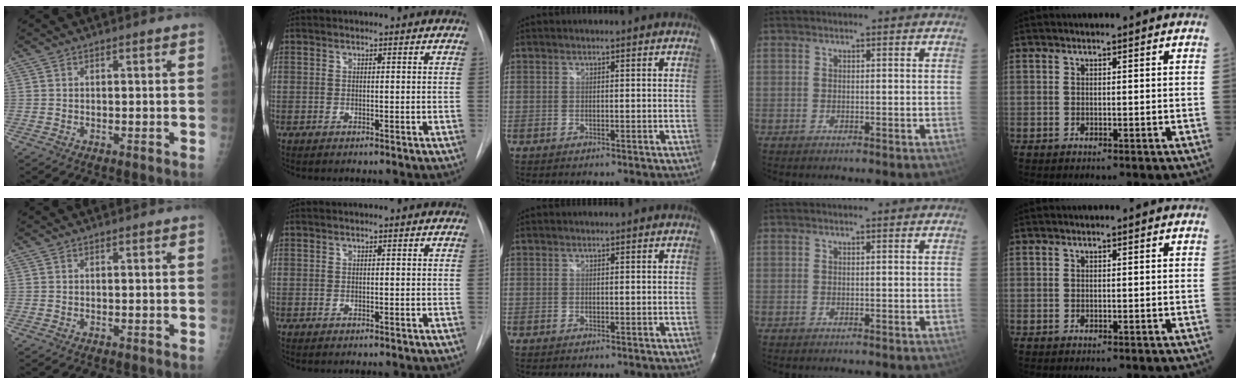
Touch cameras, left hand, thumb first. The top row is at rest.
{}